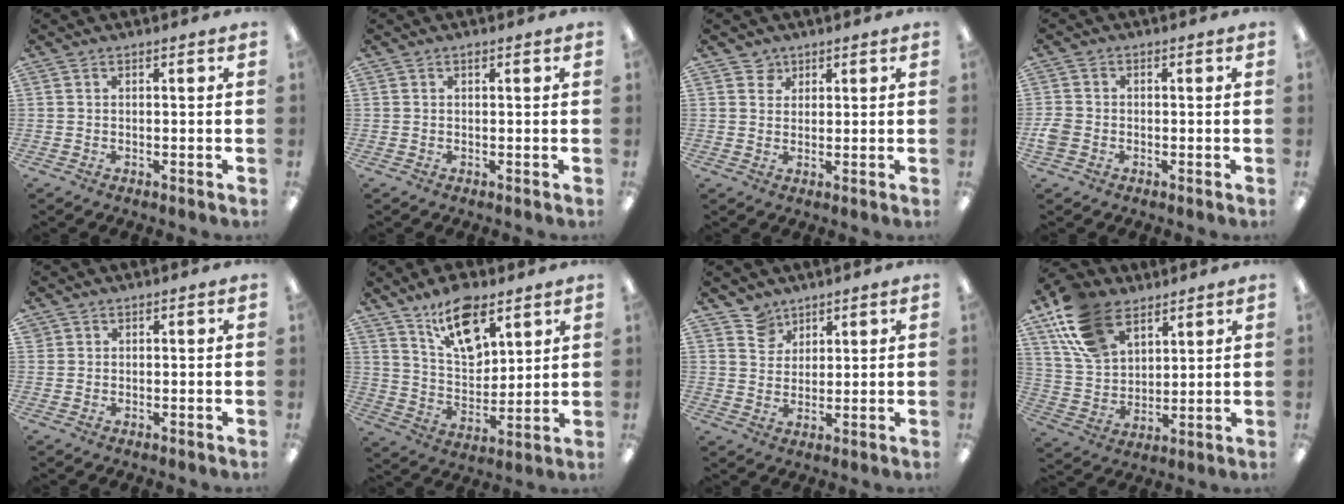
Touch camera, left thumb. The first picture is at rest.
{"total": 0.5, "force": [0.3, 0.2, 0.3], "torque": [-0.007, 0.003, 0.006]}
{"total": 2.9, "force": [1.8, 2.2, 0.2], "torque": [-0.001, 0.000, 0.033]}
{"total": 3.5, "force": [-1.1, 2.7, 1.8], "torque": [-0.034, 0.007, -0.021]}
{"total": 0.9, "force": [0.6, 0.6, -0.1], "torque": [0.000, 0.000, 0.012]}
{"total": 14.2, "force": [9.4, 6.7, 8.3], "torque": [-0.135, -0.042, 0.165]}
{"total": 5.2, "force": [3.9, 3.5, 0.1], "torque": [-0.005, -0.019, 0.074]}
{"total": 16.4, "force": [10.2, 9.7, 8.3], "torque": [-0.176, -0.027, 0.200]}